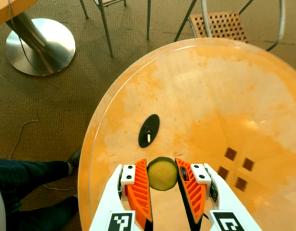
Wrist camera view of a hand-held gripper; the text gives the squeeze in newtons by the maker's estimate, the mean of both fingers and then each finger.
{"total": 9.0, "left": 9.0, "right": 9.1}